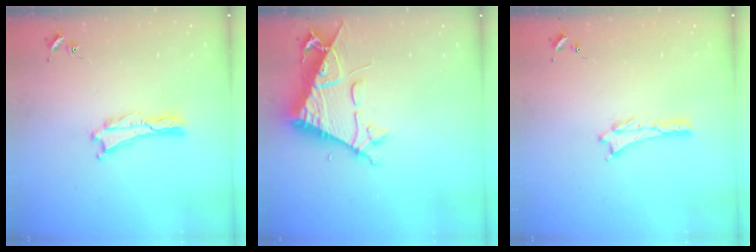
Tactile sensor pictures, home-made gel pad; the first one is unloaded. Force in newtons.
{"total": 8.8, "press": 8.8, "slide": 1.1}
{"total": 0.5, "press": 0.5, "slide": 0.2}